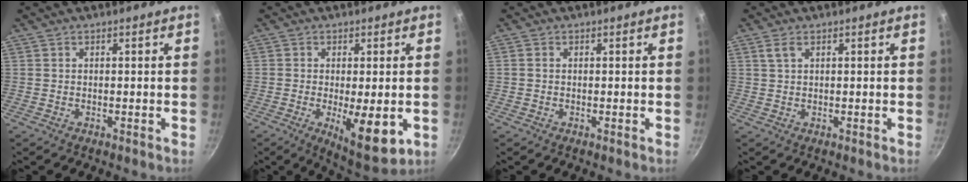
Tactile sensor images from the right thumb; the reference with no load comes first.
{"total": 10.2, "force": [-2.2, 3.3, 9.5], "torque": [-0.135, -0.010, -0.019]}
{"total": 0.6, "force": [0.0, 0.5, 0.3], "torque": [-0.004, 0.003, -0.002]}
{"total": 1.7, "force": [0.9, 0.7, 1.2], "torque": [-0.025, 0.000, 0.019]}